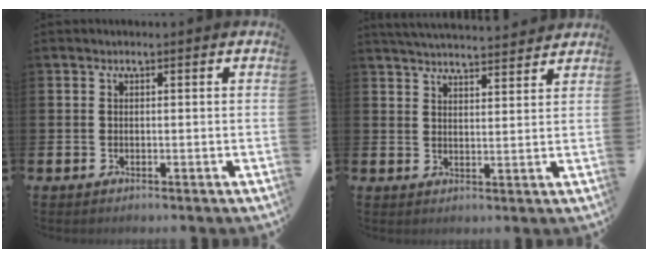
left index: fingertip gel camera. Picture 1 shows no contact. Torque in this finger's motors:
{"motor_torque": [1.10, -1.04, 0.27, 0.16]}